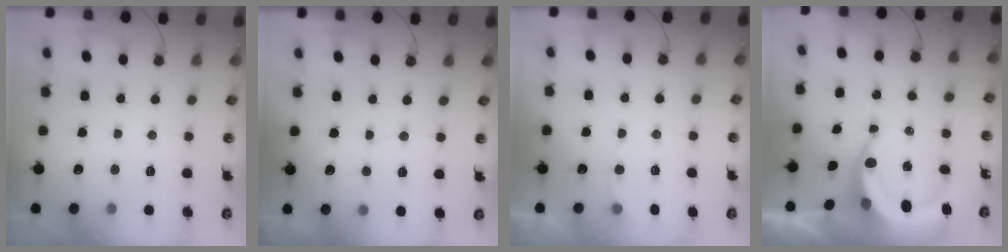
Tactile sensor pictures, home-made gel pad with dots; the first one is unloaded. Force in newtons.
{"total": 2.0, "press": 1.8, "slide": 1.0}
{"total": 3.9, "press": 3.6, "slide": 1.4}
{"total": 8.2, "press": 8.1, "slide": 1.2}